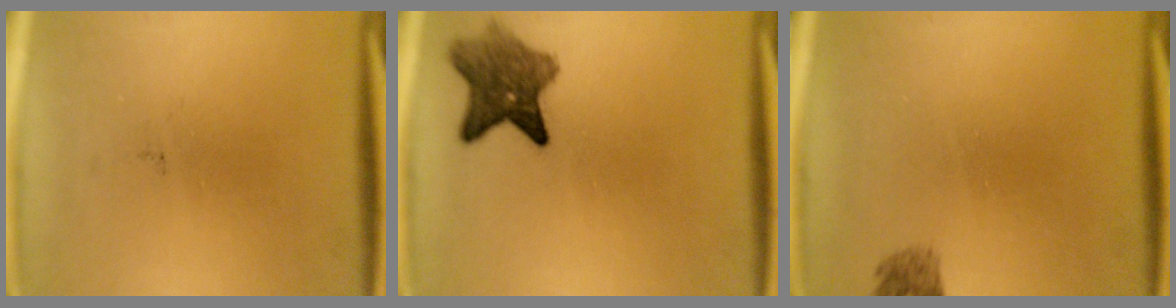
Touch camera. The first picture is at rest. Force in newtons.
{"total": 6.7}
{"total": 1.4}